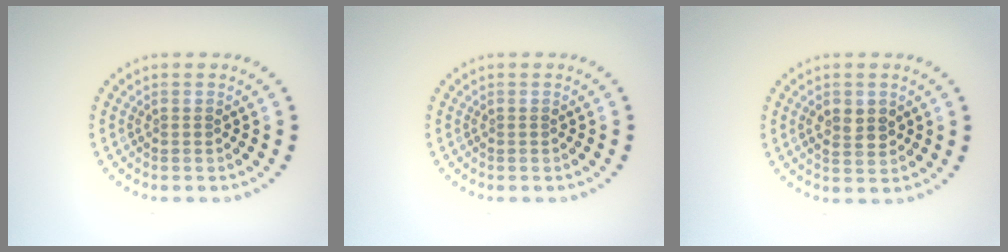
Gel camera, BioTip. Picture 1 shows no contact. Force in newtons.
{"total": 0.0}
{"total": 2.4, "press": 2.4, "slide": 0.2}